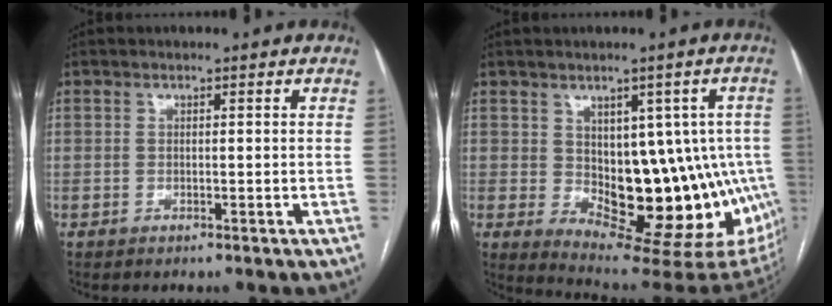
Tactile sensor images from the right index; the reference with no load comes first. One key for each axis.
{"total": 17.4, "fx": -1.6, "fy": 8.7, "fz": 15.0, "tx": -0.142, "ty": 0.012, "tz": 0.003}